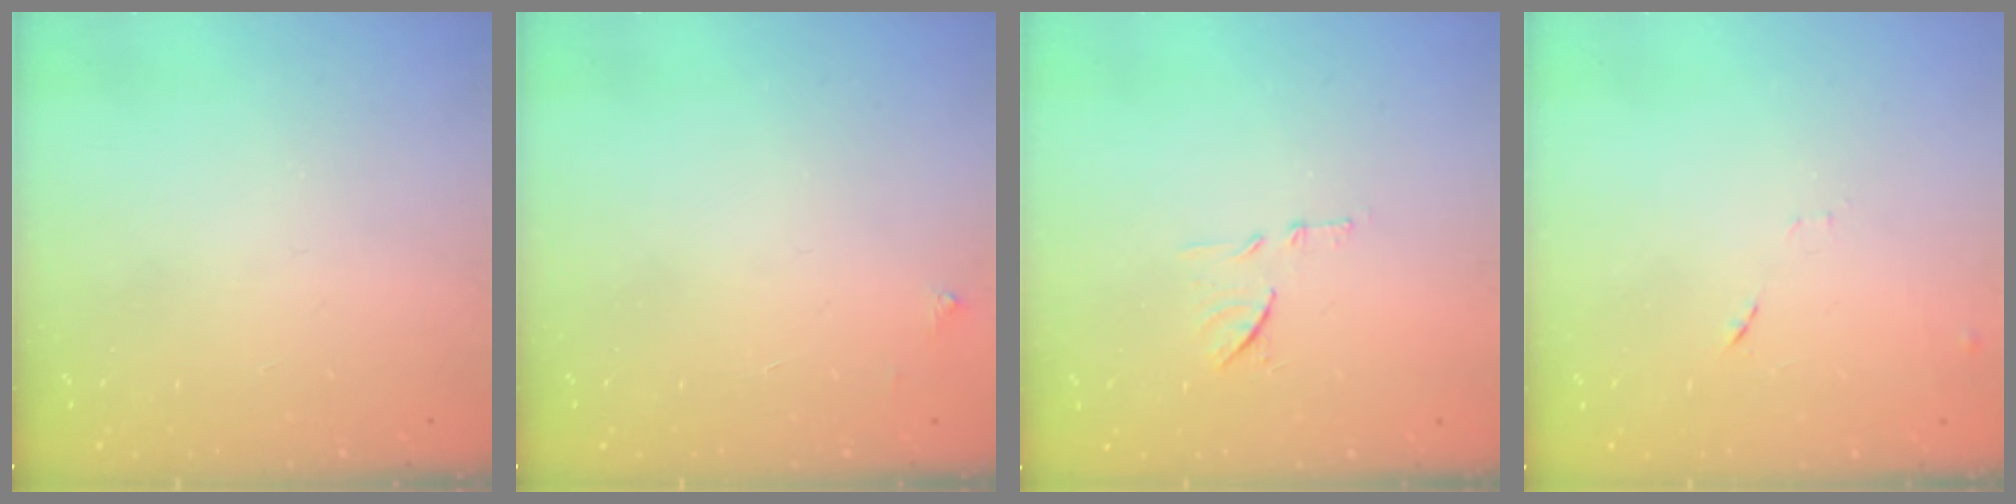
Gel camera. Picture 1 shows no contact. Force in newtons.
{"total": 2.5, "press": 2.5, "slide": 0.4}
{"total": 8.7, "press": 8.7, "slide": 0.3}
{"total": 7.3, "press": 7.2, "slide": 0.7}